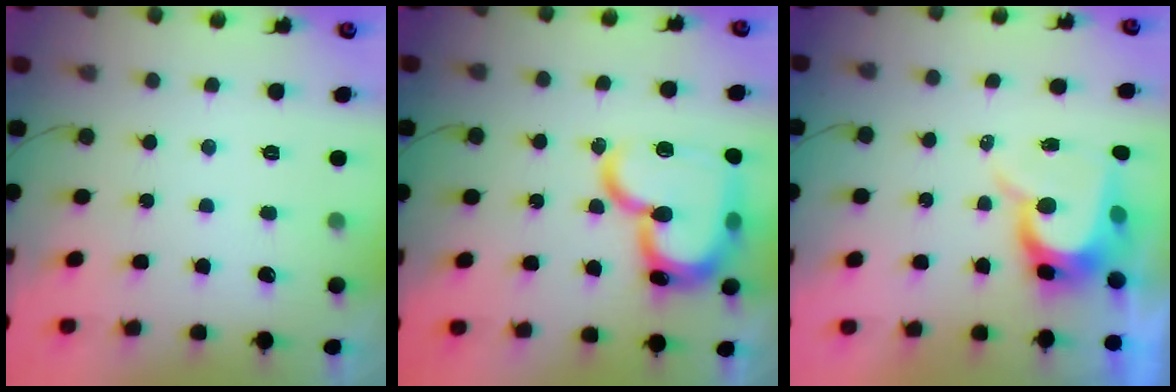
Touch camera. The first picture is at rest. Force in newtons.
{"total": 24.5, "press": 24.4, "slide": 2.5}
{"total": 8.4, "press": 8.3, "slide": 0.8}